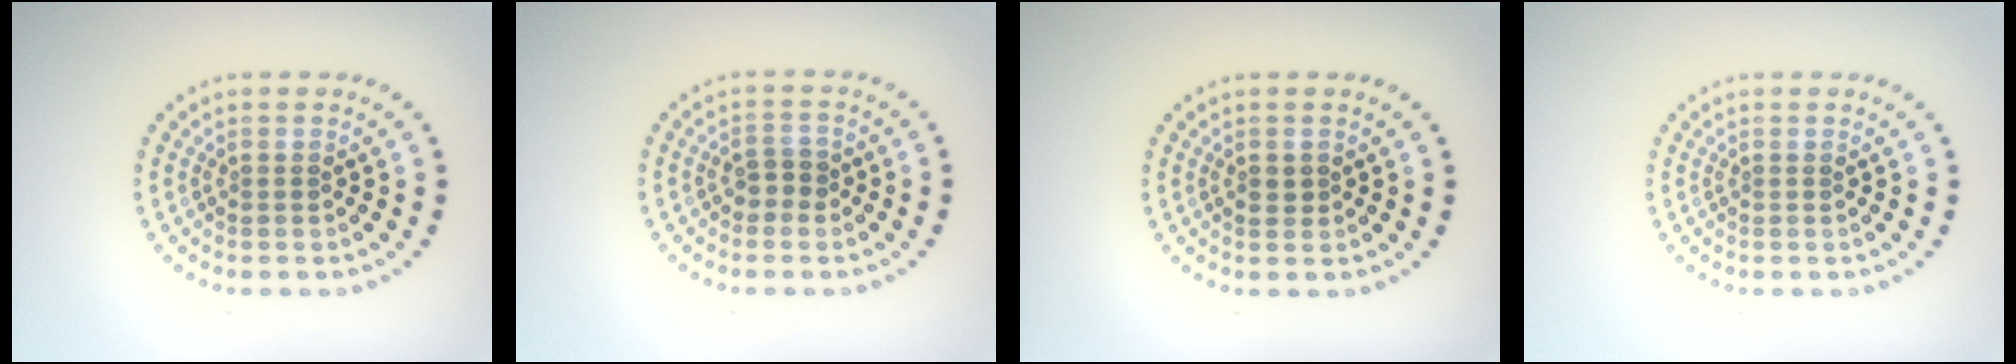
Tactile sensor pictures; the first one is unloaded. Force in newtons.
{"total": 1.6, "press": 1.5, "slide": 0.6}
{"total": 1.2, "press": 1.2, "slide": 0.2}
{"total": 0.0}